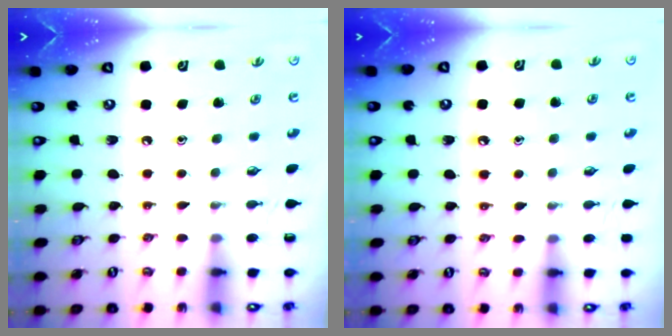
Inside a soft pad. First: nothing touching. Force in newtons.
{"total": 5.1, "press": 5.1, "slide": 0.5}